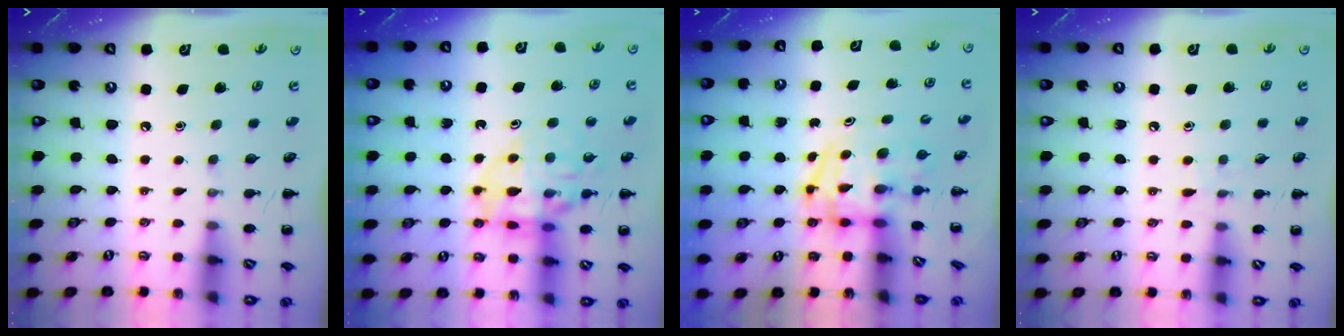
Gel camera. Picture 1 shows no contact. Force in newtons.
{"total": 13.7, "press": 13.4, "slide": 2.9}
{"total": 3.7, "press": 3.7, "slide": 0.6}
{"total": 4.3, "press": 3.8, "slide": 2.0}